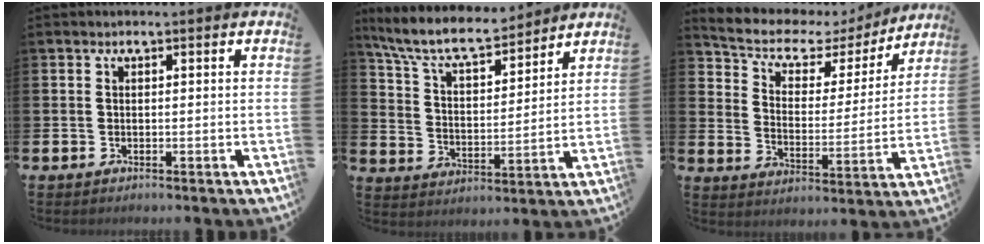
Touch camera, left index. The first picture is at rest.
{"total": 8.9, "force": [8.1, 2.1, 3.1], "torque": [-0.093, -0.048, 0.143]}
{"total": 6.0, "force": [4.9, 3.0, 1.9], "torque": [-0.066, -0.036, 0.075]}